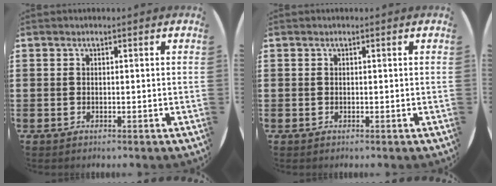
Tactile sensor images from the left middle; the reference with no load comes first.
{"total": 0.0}